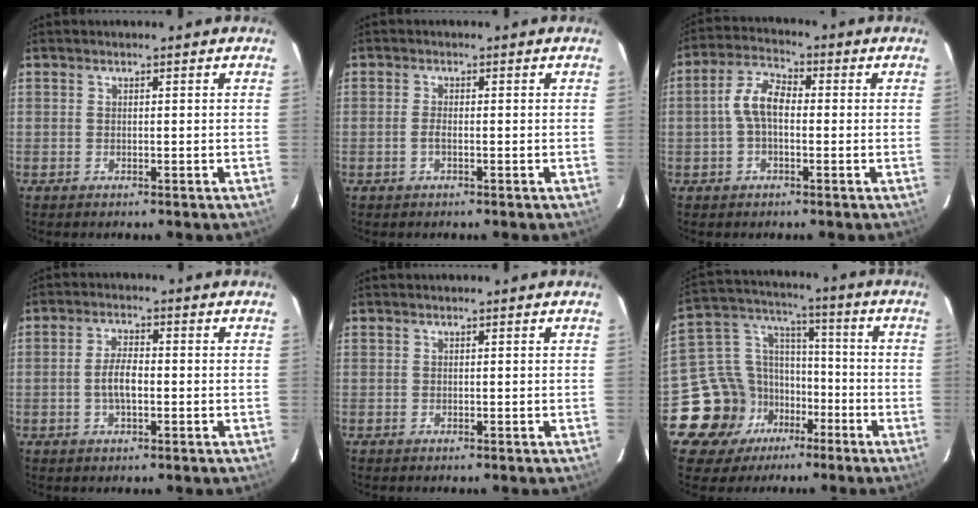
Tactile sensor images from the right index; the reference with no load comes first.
{"total": 1.4, "force": [-0.5, 0.4, 1.3], "torque": [-0.028, 0.001, -0.010]}
{"total": 6.5, "force": [-0.5, 3.6, 5.4], "torque": [-0.113, 0.020, -0.010]}
{"total": 4.5, "force": [-0.9, 1.7, 4.1], "torque": [-0.080, 0.005, -0.014]}
{"total": 0.0}
{"total": 15.2, "force": [-7.6, 12.3, 4.8], "torque": [-0.127, 0.050, -0.116]}